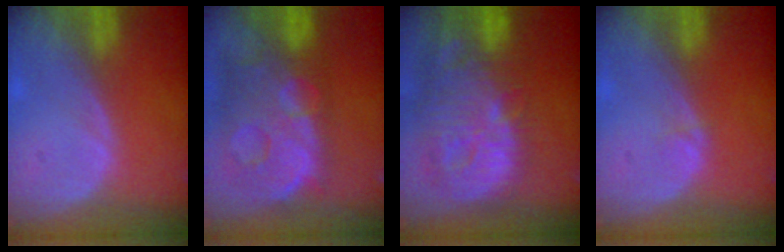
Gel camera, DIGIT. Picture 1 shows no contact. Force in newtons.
{"total": 13.9, "press": 11.3, "slide": 8.1}
{"total": 14.4, "press": 12.5, "slide": 7.0}
{"total": 0.5, "press": 0.5, "slide": 0.1}